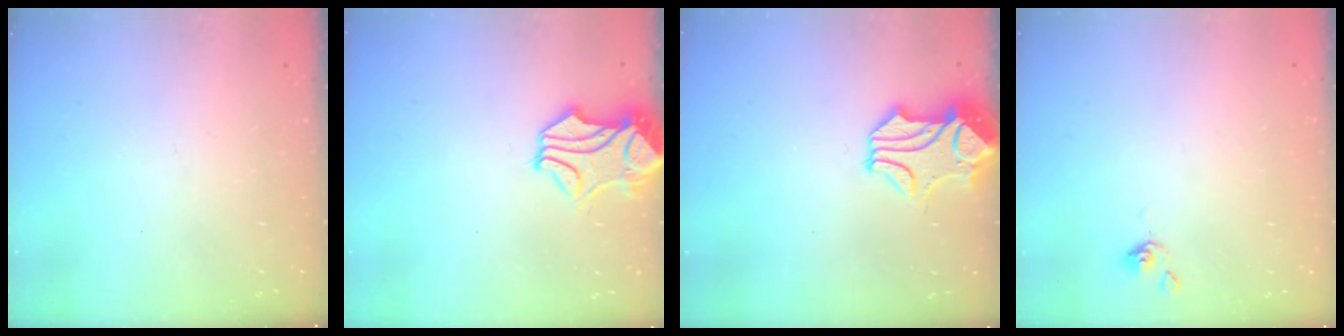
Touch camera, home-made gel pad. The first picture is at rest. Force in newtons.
{"total": 2.0, "press": 1.6, "slide": 1.2}
{"total": 1.5, "press": 0.9, "slide": 1.2}
{"total": 1.0, "press": 0.9, "slide": 0.4}